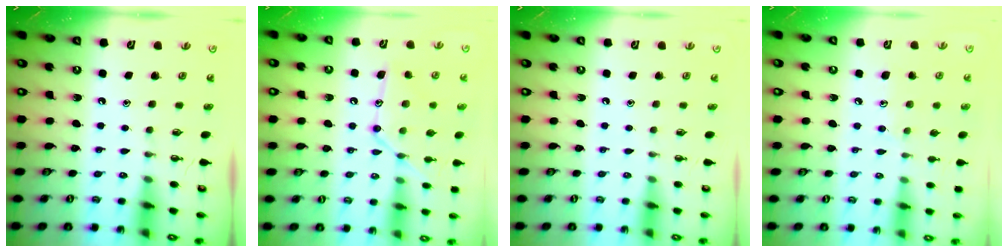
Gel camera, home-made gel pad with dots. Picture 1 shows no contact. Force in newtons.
{"total": 14.2, "press": 14.2, "slide": 1.1}
{"total": 0.0}
{"total": 8.9, "press": 8.9, "slide": 0.5}